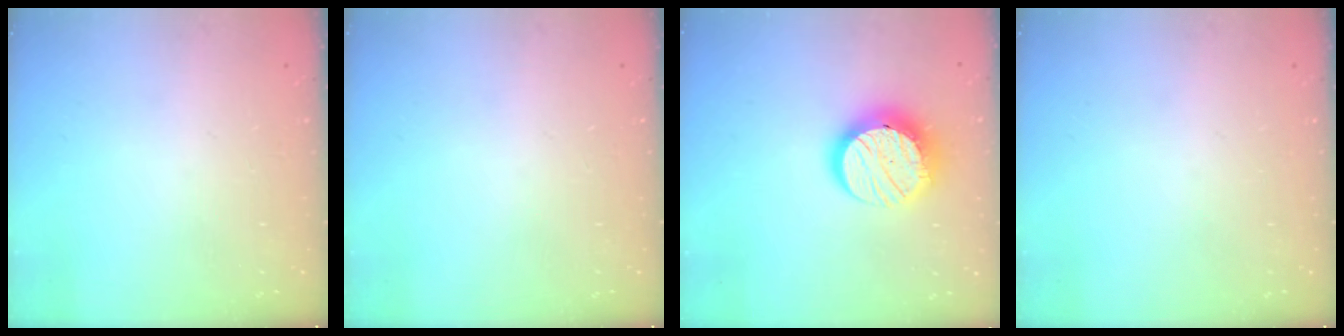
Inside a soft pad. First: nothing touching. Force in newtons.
{"total": 0.0}
{"total": 14.6, "press": 14.6, "slide": 0.7}
{"total": 0.0}